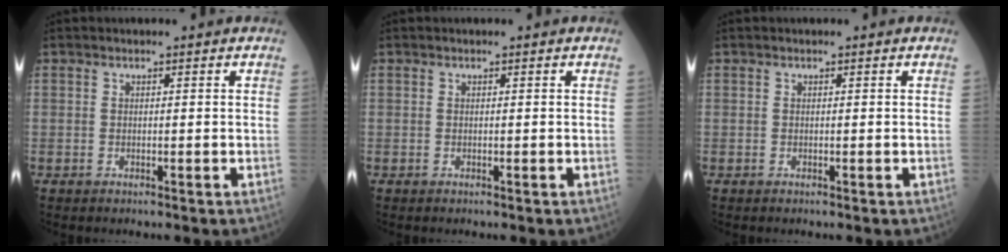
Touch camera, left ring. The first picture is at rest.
{"total": 0.0}
{"total": 0.0}